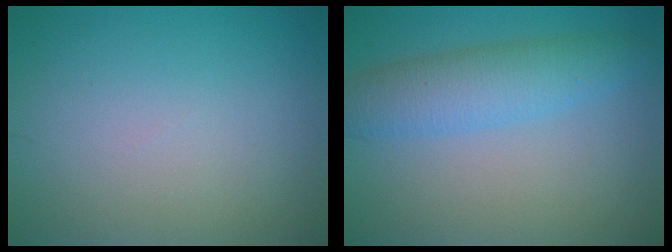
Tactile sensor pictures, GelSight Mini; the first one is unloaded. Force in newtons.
{"total": 4.5, "press": 4.5, "slide": 0.1}